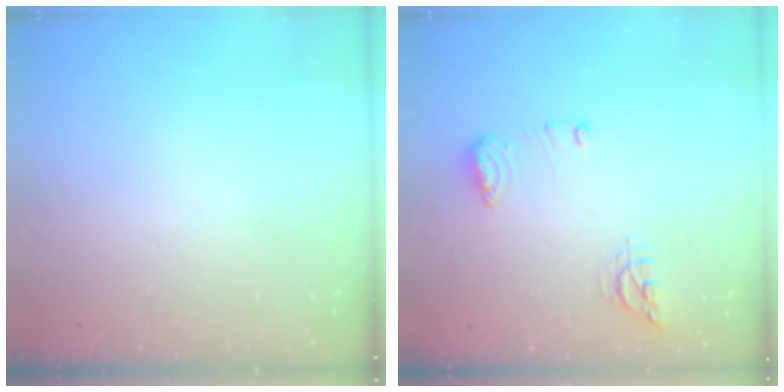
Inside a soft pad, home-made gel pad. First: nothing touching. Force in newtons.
{"total": 11.7, "press": 10.0, "slide": 6.1}